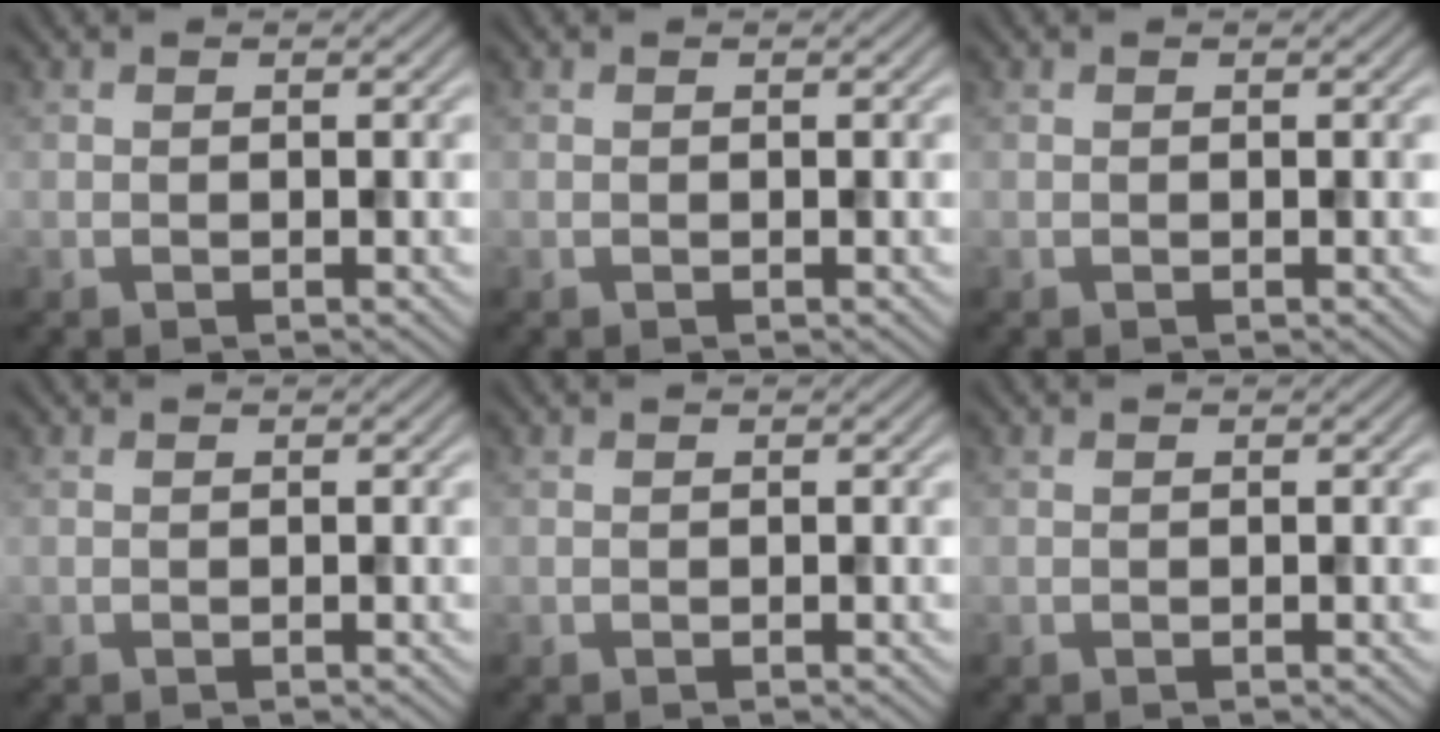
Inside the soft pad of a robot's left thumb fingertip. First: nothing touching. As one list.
[{"total": 0.0}, {"total": 0.0}, {"total": 0.0}, {"total": 0.0}, {"total": 0.0}]